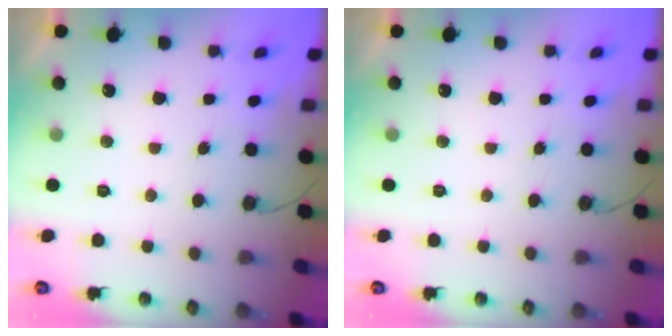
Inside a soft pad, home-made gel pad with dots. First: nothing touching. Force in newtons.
{"total": 0.0}